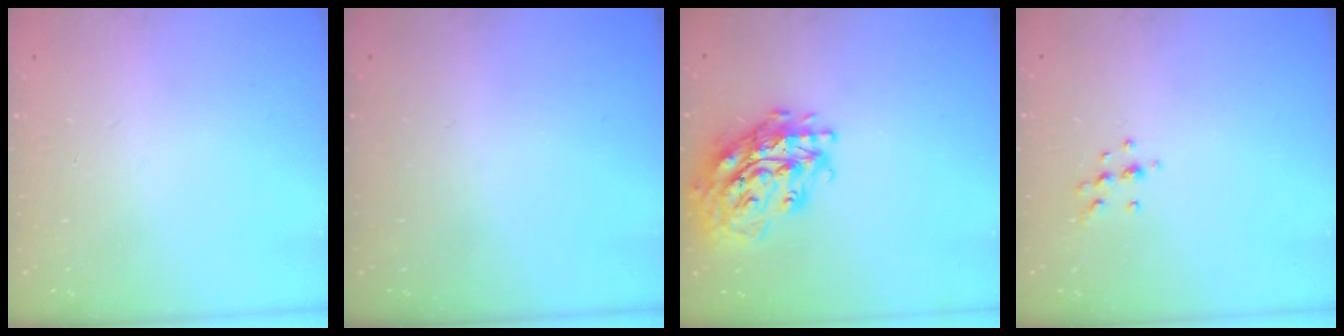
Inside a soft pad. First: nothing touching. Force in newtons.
{"total": 0.0}
{"total": 21.0, "press": 20.9, "slide": 2.7}
{"total": 6.9, "press": 6.8, "slide": 1.2}